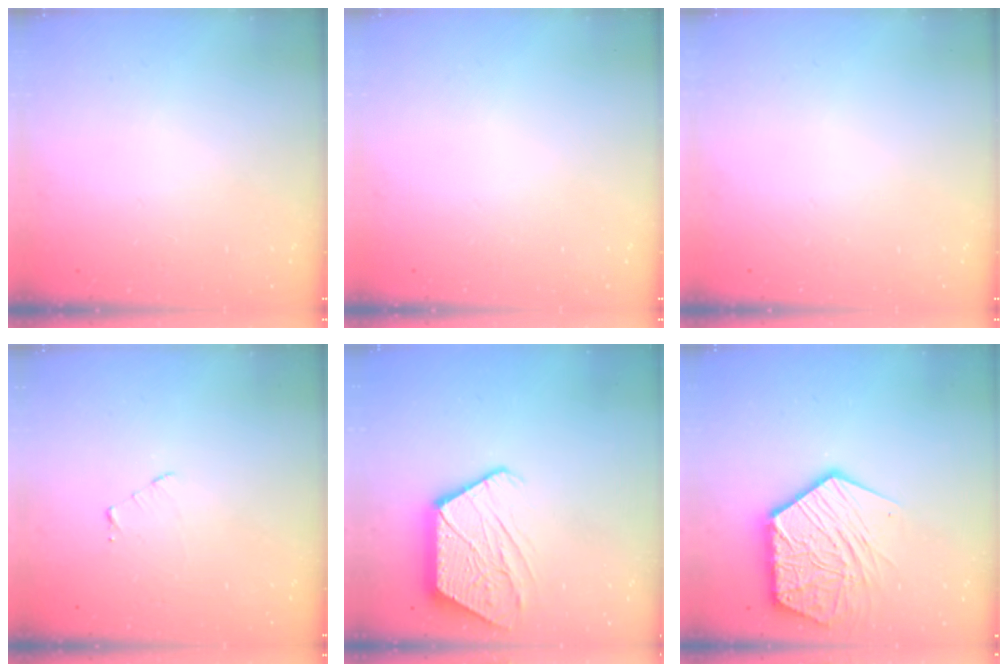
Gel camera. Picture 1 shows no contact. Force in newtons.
{"total": 0.0}
{"total": 0.0}
{"total": 3.8, "press": 3.8, "slide": 0.3}
{"total": 13.8, "press": 13.8, "slide": 1.0}
{"total": 16.6, "press": 16.6, "slide": 1.3}